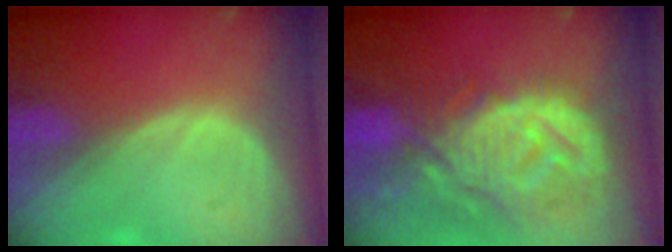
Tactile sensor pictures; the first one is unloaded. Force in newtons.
{"total": 13.3, "press": 11.6, "slide": 6.4}